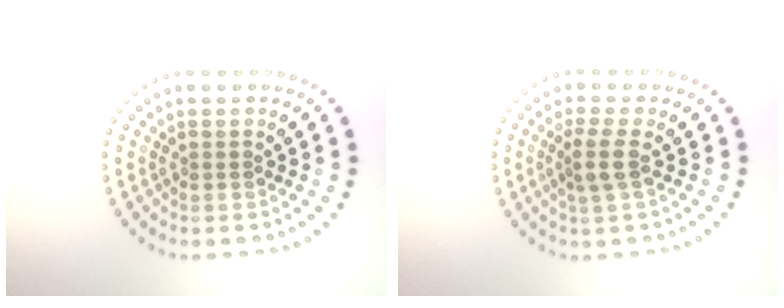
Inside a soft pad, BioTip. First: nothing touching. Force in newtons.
{"total": 2.2, "press": 1.7, "slide": 1.3}